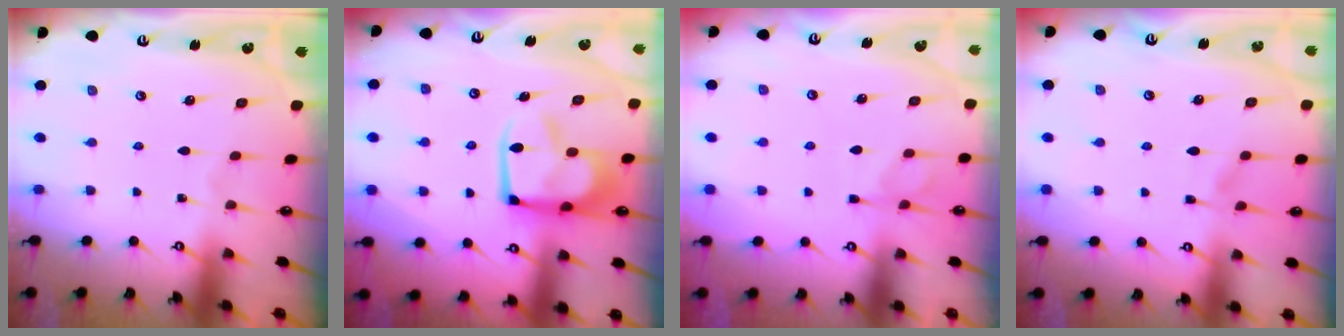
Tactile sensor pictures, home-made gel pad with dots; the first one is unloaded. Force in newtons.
{"total": 12.5, "press": 12.4, "slide": 1.5}
{"total": 1.1, "press": 0.4, "slide": 1.0}
{"total": 5.0, "press": 4.9, "slide": 0.6}